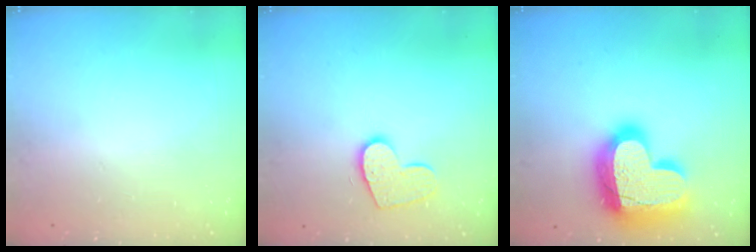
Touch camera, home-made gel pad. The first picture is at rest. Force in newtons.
{"total": 10.6, "press": 10.5, "slide": 0.8}
{"total": 26.4, "press": 26.3, "slide": 2.0}